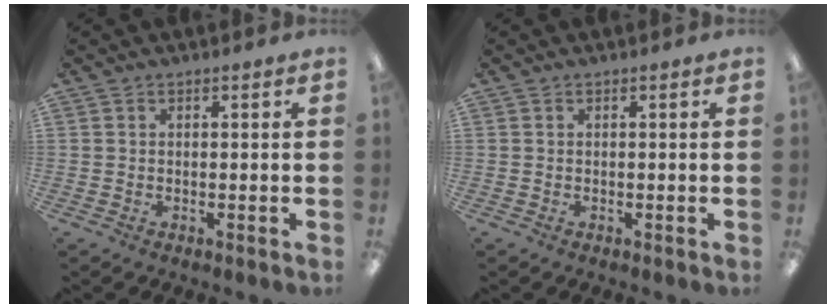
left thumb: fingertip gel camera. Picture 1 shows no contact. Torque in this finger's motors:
{"motor_torque": [-0.03, 0.06, 0.11, -0.10, 0.02]}